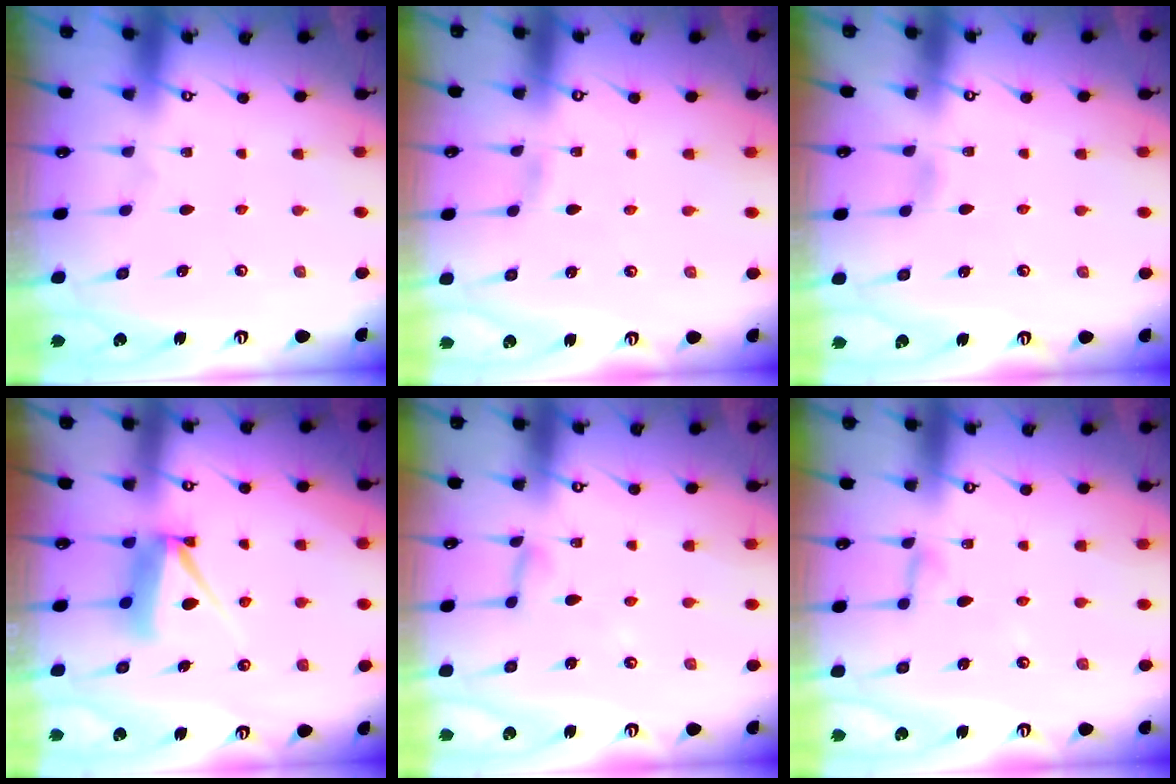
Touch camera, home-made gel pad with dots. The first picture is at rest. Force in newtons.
{"total": 0.5, "press": 0.5, "slide": 0.1}
{"total": 4.0, "press": 4.0, "slide": 0.4}
{"total": 9.0, "press": 9.0, "slide": 0.7}
{"total": 4.6, "press": 4.6, "slide": 0.2}
{"total": 4.1, "press": 4.1, "slide": 0.3}